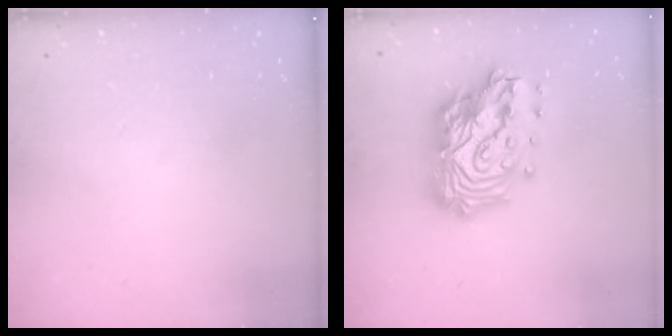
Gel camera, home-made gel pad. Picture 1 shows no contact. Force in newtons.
{"total": 23.4, "press": 23.3, "slide": 2.1}